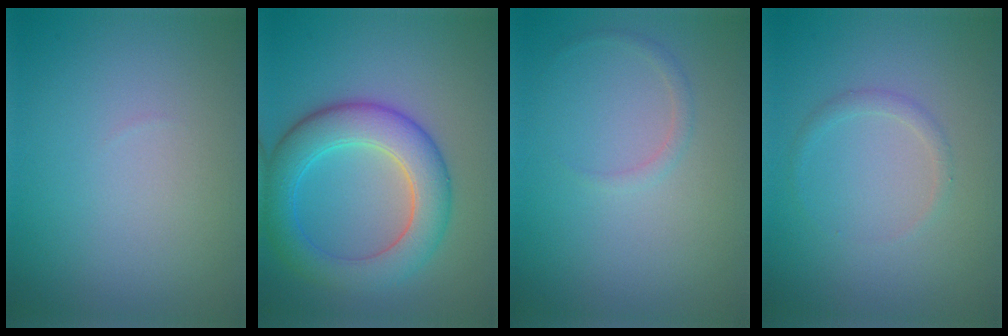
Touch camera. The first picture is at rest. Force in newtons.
{"total": 6.6, "press": 6.6, "slide": 0.1}
{"total": 0.8, "press": 0.8, "slide": 0.1}
{"total": 1.0, "press": 1.0, "slide": 0.0}